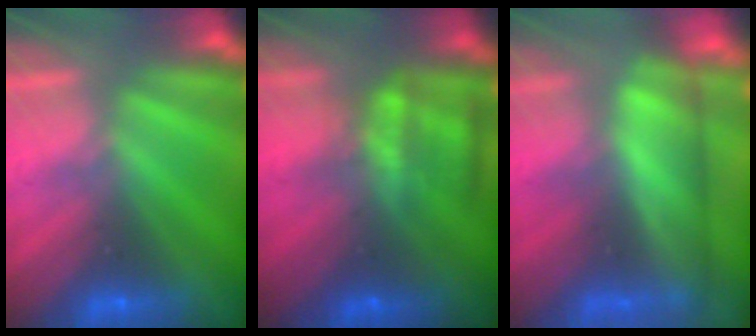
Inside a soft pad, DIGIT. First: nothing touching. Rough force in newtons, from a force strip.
{"total": 7.1}
{"total": 4.6}